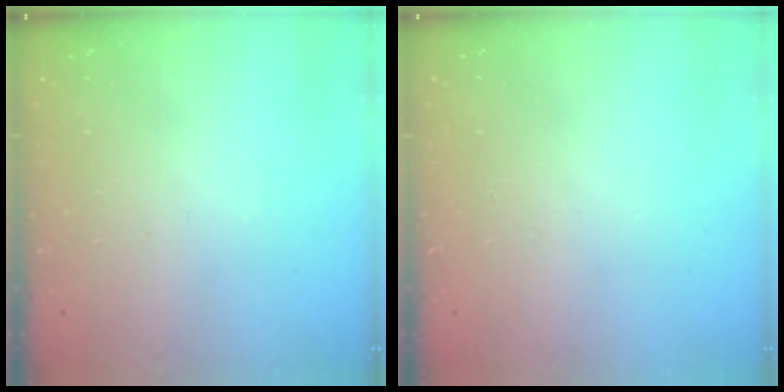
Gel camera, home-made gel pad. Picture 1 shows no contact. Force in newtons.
{"total": 2.8, "press": 2.8, "slide": 0.3}